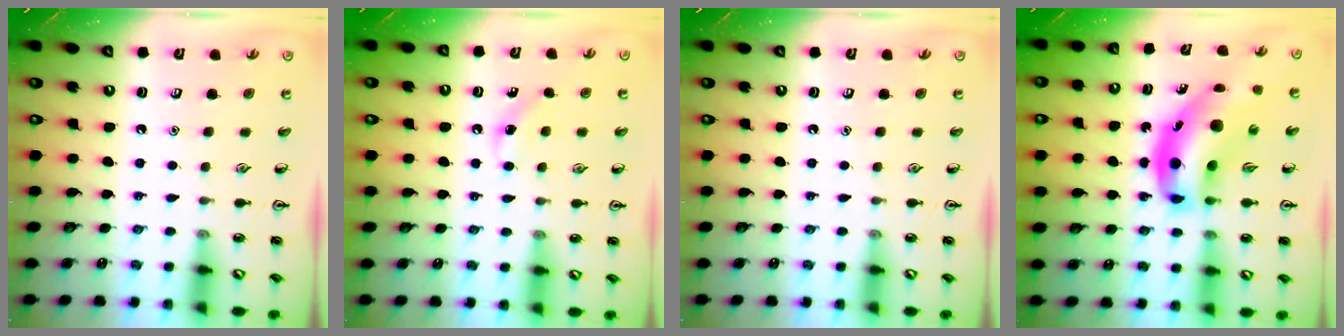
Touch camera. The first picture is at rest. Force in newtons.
{"total": 5.7, "press": 5.4, "slide": 1.9}
{"total": 0.0}
{"total": 14.2, "press": 13.6, "slide": 3.8}